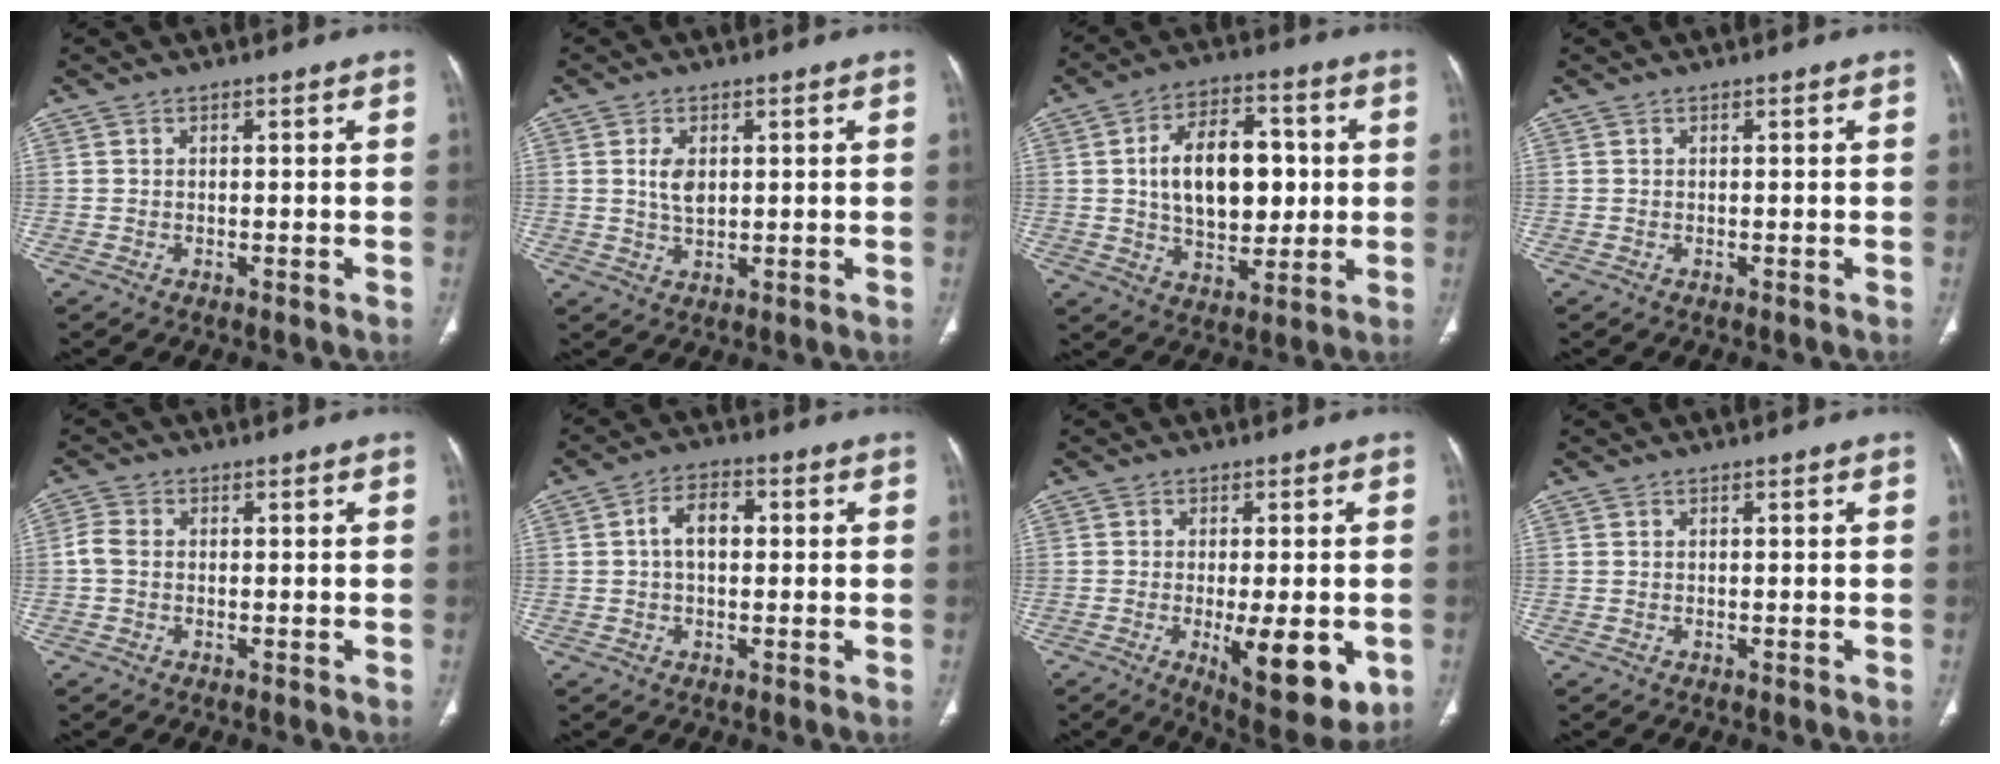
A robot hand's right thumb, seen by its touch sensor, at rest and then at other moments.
{"total": 4.1, "force": [0.9, 2.4, 3.2], "torque": [-0.054, -0.006, 0.019]}
{"total": 16.0, "force": [1.6, 9.8, 12.5], "torque": [-0.162, 0.010, 0.028]}
{"total": 0.0}
{"total": 2.7, "force": [-0.3, 2.0, 1.8], "torque": [-0.039, 0.005, -0.014]}
{"total": 5.6, "force": [0.5, 3.5, 4.4], "torque": [-0.071, 0.018, 0.002]}
{"total": 12.8, "force": [-3.4, 4.6, 11.5], "torque": [-0.148, -0.022, -0.038]}
{"total": 0.0}